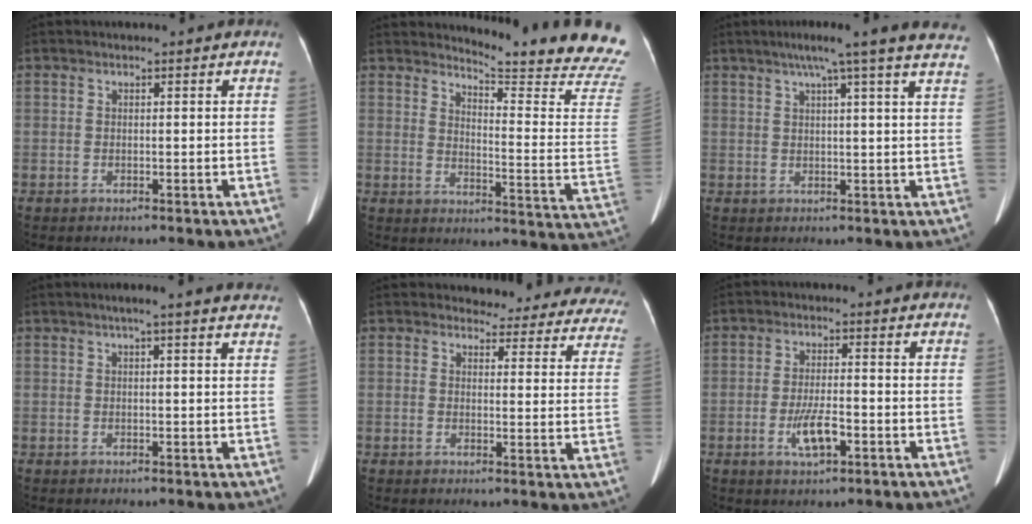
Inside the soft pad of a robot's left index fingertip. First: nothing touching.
{"total": 19.2, "force": [18.4, -1.4, 5.1], "torque": [-0.078, -0.160, 0.202]}
{"total": 16.9, "force": [13.8, -1.1, 9.8], "torque": [-0.148, 0.004, 0.161]}
{"total": 9.1, "force": [7.6, 0.4, 4.9], "torque": [-0.063, 0.018, 0.073]}
{"total": 17.3, "force": [16.3, 4.9, 2.6], "torque": [0.009, -0.066, 0.150]}
{"total": 5.0, "force": [-2.0, 1.3, 4.4], "torque": [-0.087, -0.004, -0.034]}